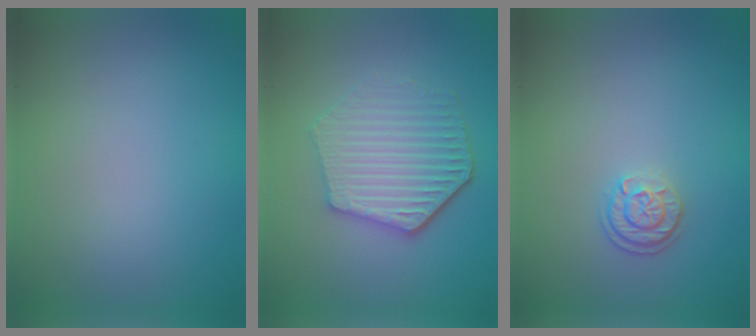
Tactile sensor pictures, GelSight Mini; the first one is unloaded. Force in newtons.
{"total": 5.5, "press": 4.3, "slide": 3.3}
{"total": 1.8, "press": 1.5, "slide": 0.9}